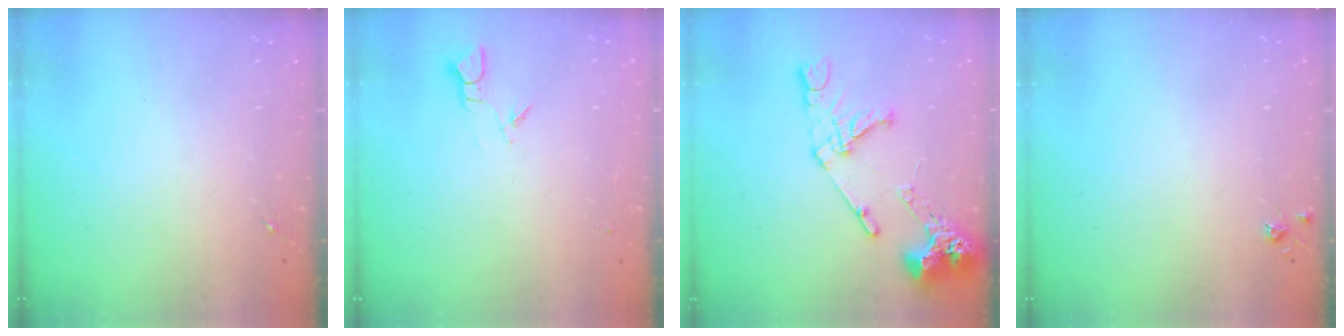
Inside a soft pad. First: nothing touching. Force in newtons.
{"total": 2.7, "press": 2.7, "slide": 0.3}
{"total": 15.7, "press": 15.5, "slide": 1.9}
{"total": 3.8, "press": 3.8, "slide": 0.5}